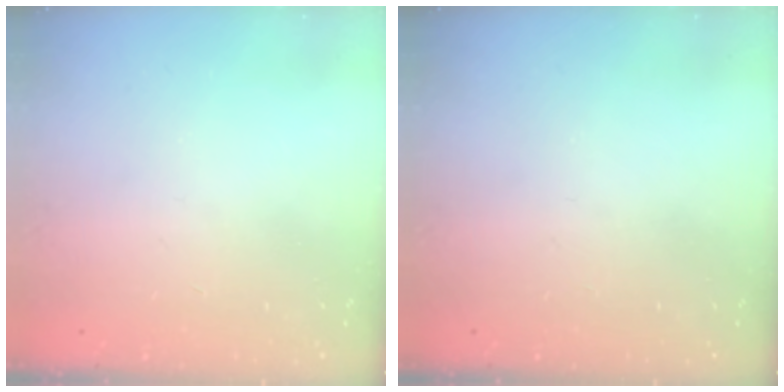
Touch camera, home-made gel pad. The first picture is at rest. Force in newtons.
{"total": 0.0}